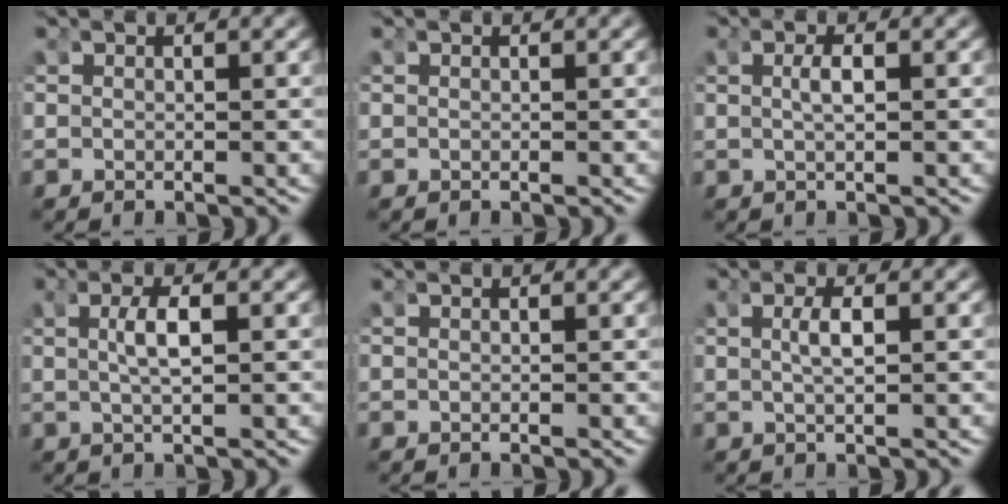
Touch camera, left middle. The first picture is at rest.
{"total": 0.0}
{"total": 1.2, "force": [-0.4, -0.2, 1.1], "torque": [-0.028, -0.011, 0.001]}
{"total": 1.9, "force": [-0.1, -0.1, 1.9], "torque": [-0.039, -0.009, 0.006]}
{"total": 0.0}
{"total": 1.5, "force": [-0.2, -0.2, 1.4], "torque": [-0.032, -0.011, 0.006]}